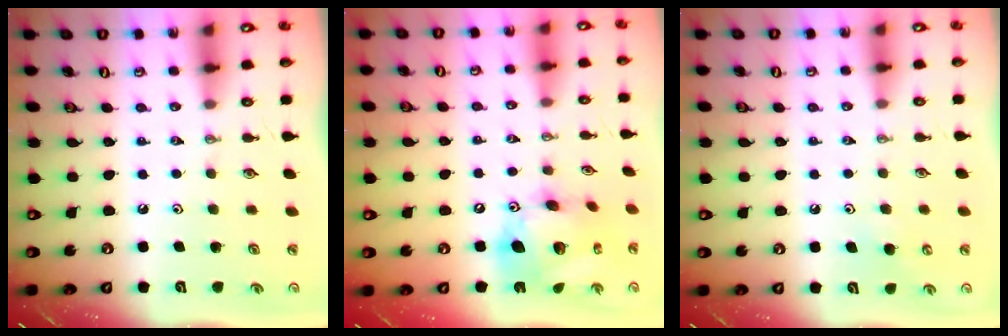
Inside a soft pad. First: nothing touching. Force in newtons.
{"total": 18.1, "press": 18.0, "slide": 1.8}
{"total": 4.0, "press": 4.0, "slide": 0.1}